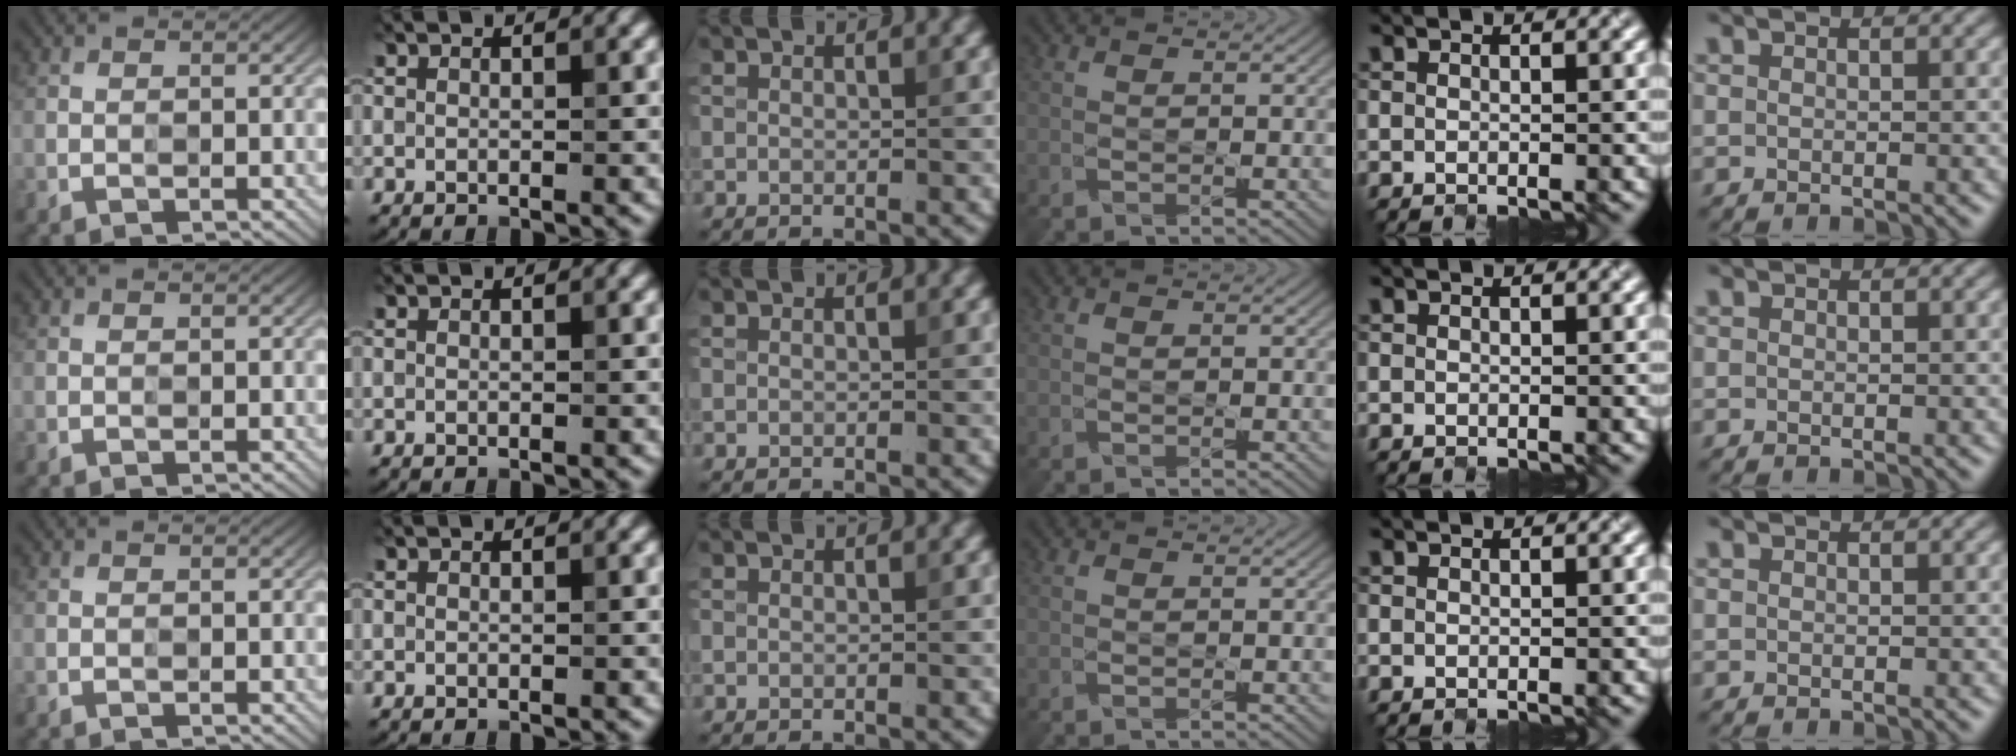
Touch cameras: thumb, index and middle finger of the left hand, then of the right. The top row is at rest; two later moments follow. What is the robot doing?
{"motion": "close", "object": "laptop"}